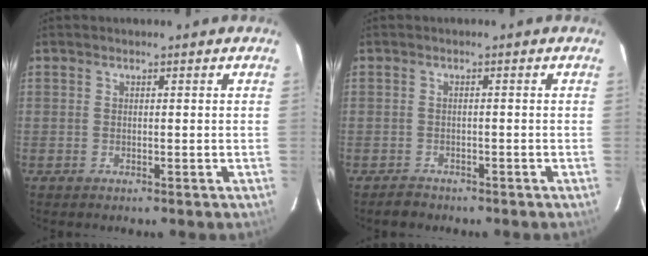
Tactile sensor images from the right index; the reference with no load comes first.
{"total": 2.3, "force": [-1.9, 1.3, 0.1], "torque": [-0.006, 0.007, -0.029]}